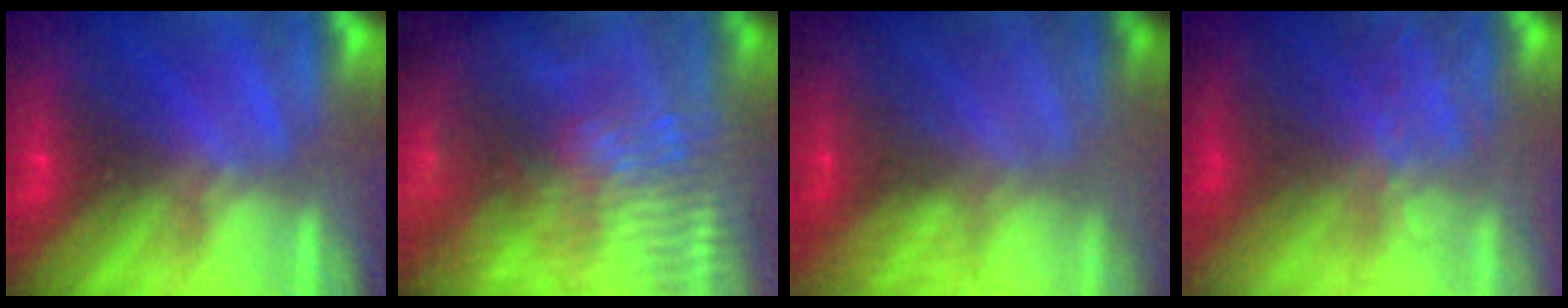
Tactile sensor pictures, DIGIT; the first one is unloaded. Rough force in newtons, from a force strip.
{"total": 7.4}
{"total": 2.8}
{"total": 7.6}